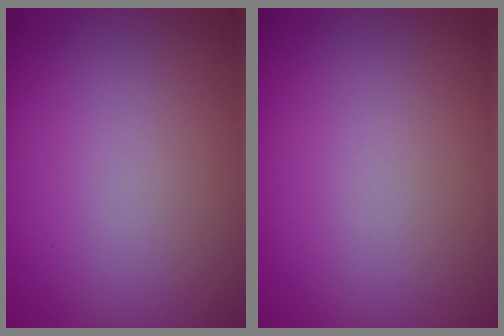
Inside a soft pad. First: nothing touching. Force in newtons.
{"total": 0.0}